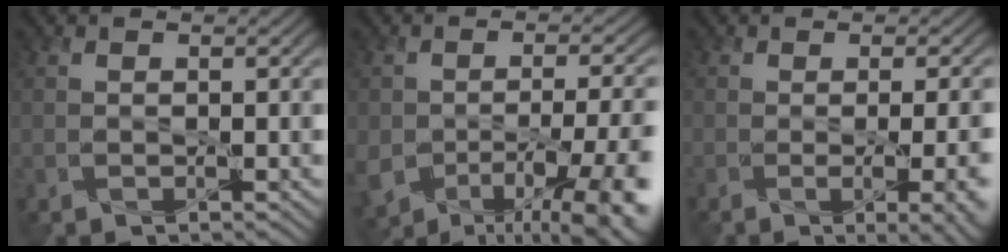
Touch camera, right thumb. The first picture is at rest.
{"total": 12.9, "force": [-5.5, 6.8, 9.5], "torque": [-0.151, -0.042, -0.073]}
{"total": 9.1, "force": [-2.1, 3.5, 8.1], "torque": [-0.076, -0.014, -0.009]}